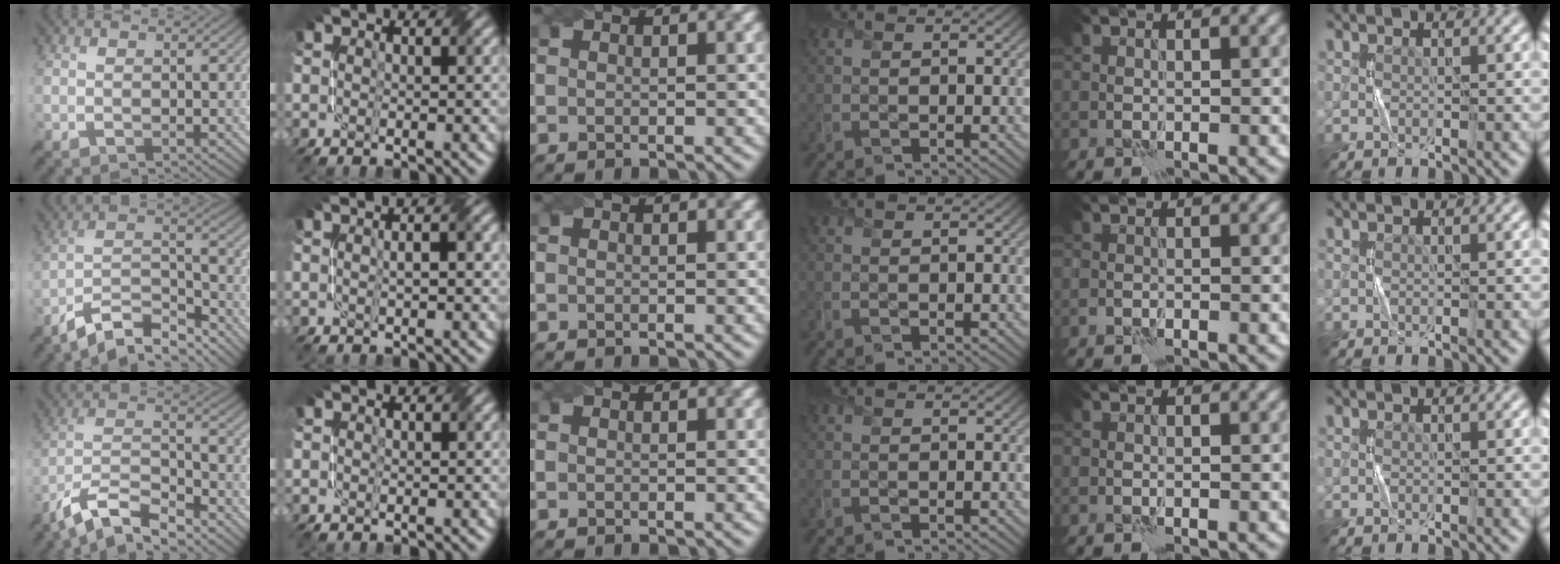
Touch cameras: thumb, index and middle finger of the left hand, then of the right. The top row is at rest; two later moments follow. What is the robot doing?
{"motion": "twist", "object": "screw"}